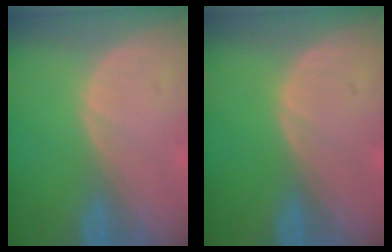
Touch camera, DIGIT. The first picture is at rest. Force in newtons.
{"total": 0.0}